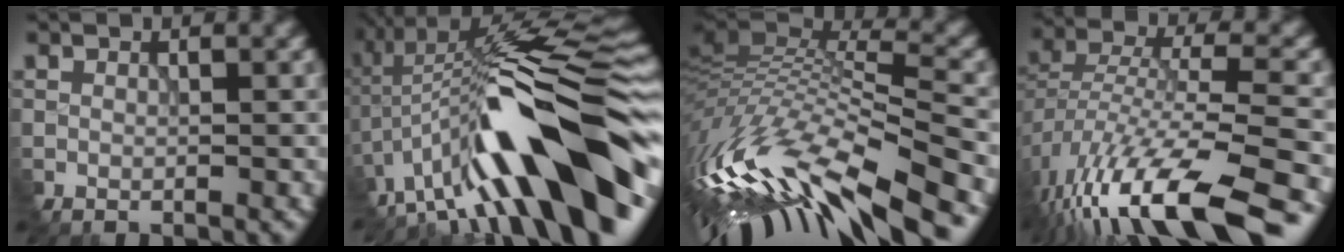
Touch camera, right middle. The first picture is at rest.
{"total": 14.7, "force": [-5.6, 3.5, 13.1], "torque": [-0.193, 0.035, -0.086]}
{"total": 15.6, "force": [-7.6, 5.3, 12.5], "torque": [-0.271, -0.002, -0.124]}
{"total": 13.8, "force": [-9.2, 4.7, 9.2], "torque": [-0.188, -0.001, -0.149]}